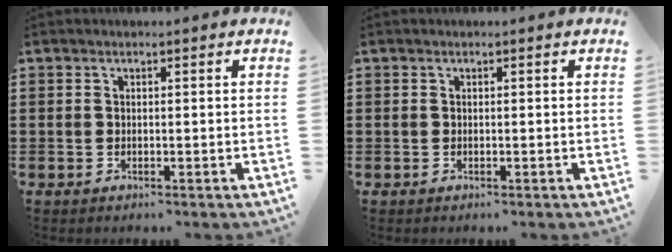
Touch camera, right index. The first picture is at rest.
{"total": 0.0}